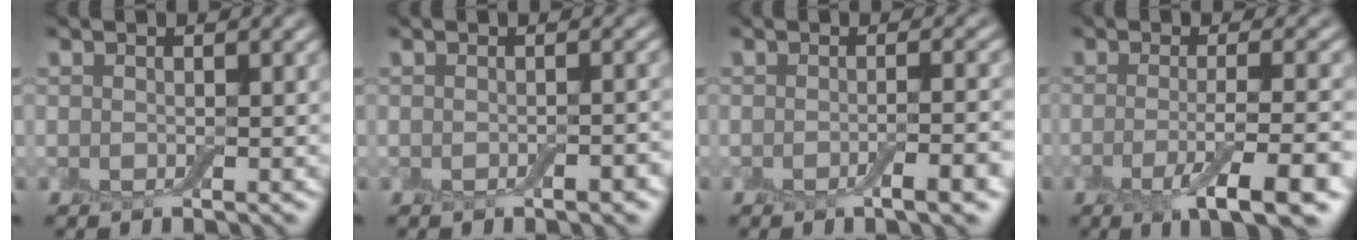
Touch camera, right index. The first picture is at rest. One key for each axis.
{"total": 1.4, "fx": -0.6, "fy": 0.4, "fz": 1.2, "tx": -0.016, "ty": 0.000, "tz": -0.007}
{"total": 3.5, "fx": -1.4, "fy": 0.8, "fz": 3.1, "tx": -0.040, "ty": 0.003, "tz": -0.025}
{"total": 7.3, "fx": -3.1, "fy": 1.5, "fz": 6.4, "tx": -0.095, "ty": -0.005, "tz": -0.053}